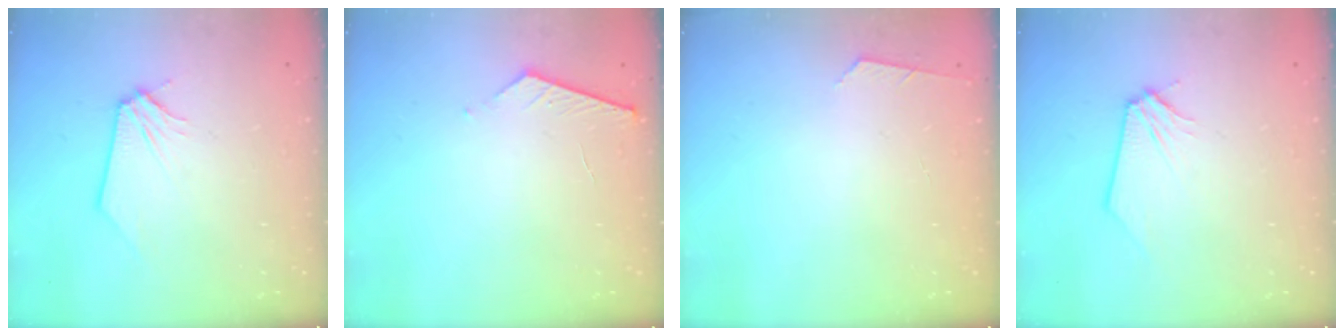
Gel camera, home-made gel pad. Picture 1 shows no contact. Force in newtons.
{"total": 4.1, "press": 4.1, "slide": 0.4}
{"total": 2.6, "press": 2.6, "slide": 0.4}
{"total": 0.0}